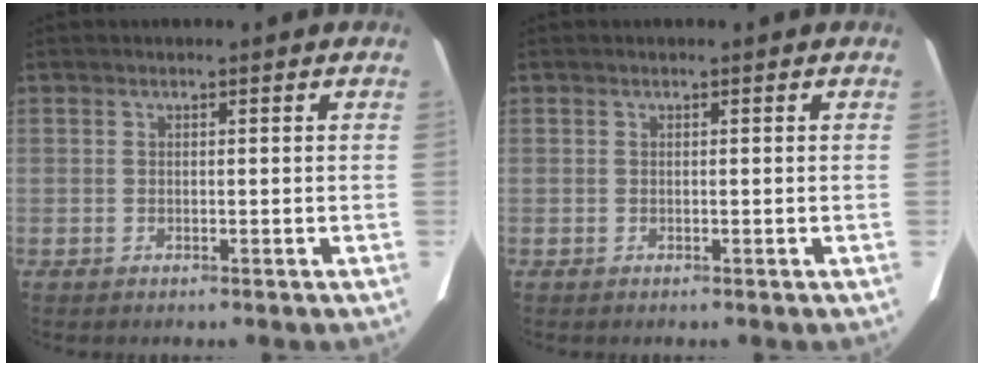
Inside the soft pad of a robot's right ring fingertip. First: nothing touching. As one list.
[{"total": 0.0}]